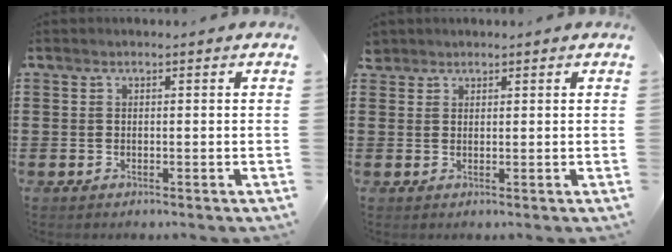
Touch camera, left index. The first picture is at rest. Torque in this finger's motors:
{"motor_torque": [0.05, 0.07, -0.01, 0.00]}